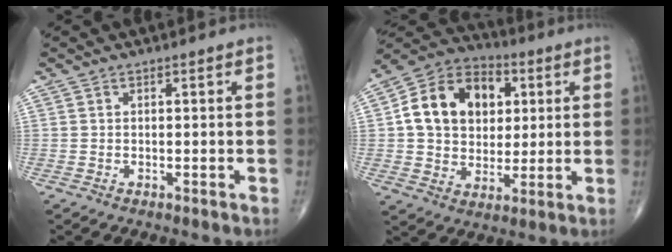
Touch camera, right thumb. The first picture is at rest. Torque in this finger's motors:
{"motor_torque": [1.51, 2.07, 0.80, -0.24, 0.16]}